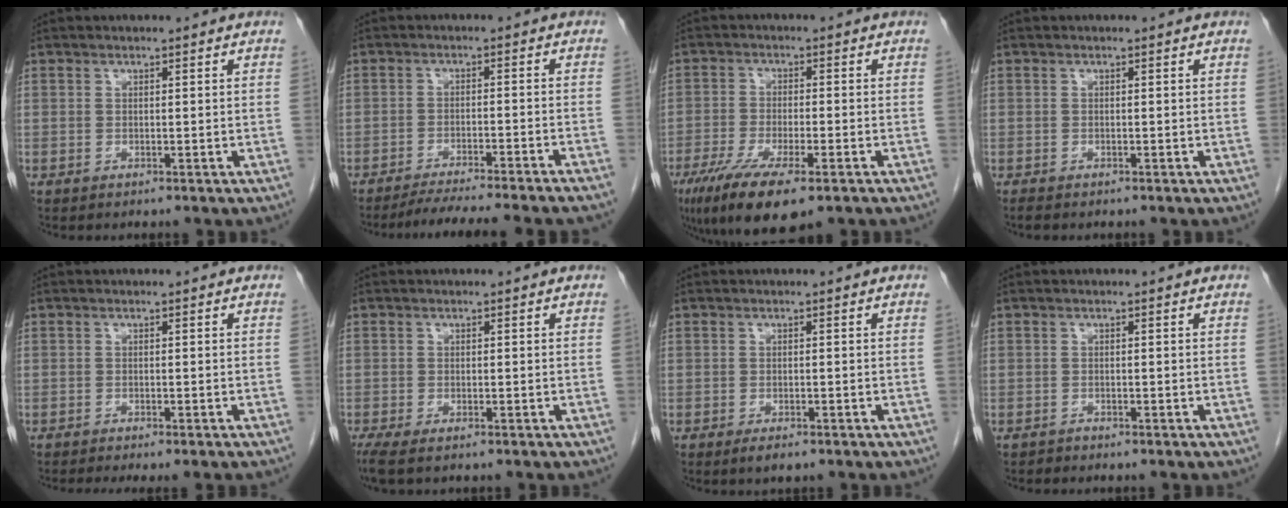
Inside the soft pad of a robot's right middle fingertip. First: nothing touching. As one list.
[{"total": 12.5, "force": [-11.2, -1.0, 5.5], "torque": [-0.053, -0.024, -0.159]}, {"total": 12.2, "force": [-7.7, 2.6, 9.1], "torque": [-0.165, -0.034, -0.125]}, {"total": 0.8, "force": [-0.7, 0.2, 0.3], "torque": [-0.015, -0.005, -0.012]}, {"total": 4.5, "force": [-3.8, 0.3, 2.4], "torque": [-0.025, -0.007, -0.053]}, {"total": 3.3, "force": [-2.3, 0.9, 2.2], "torque": [-0.045, -0.013, -0.037]}, {"total": 2.0, "force": [-1.3, 0.6, 1.3], "torque": [-0.024, -0.003, -0.017]}, {"total": 0.5, "force": [-0.5, 0.1, -0.1], "torque": [-0.006, -0.001, -0.011]}]